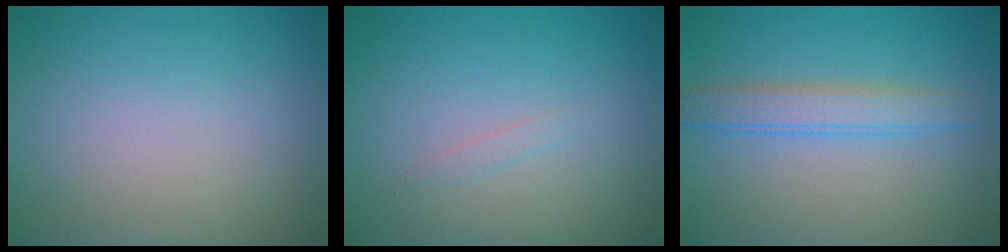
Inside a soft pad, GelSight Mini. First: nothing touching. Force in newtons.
{"total": 0.6, "press": 0.6, "slide": 0.0}
{"total": 2.9, "press": 2.9, "slide": 0.0}